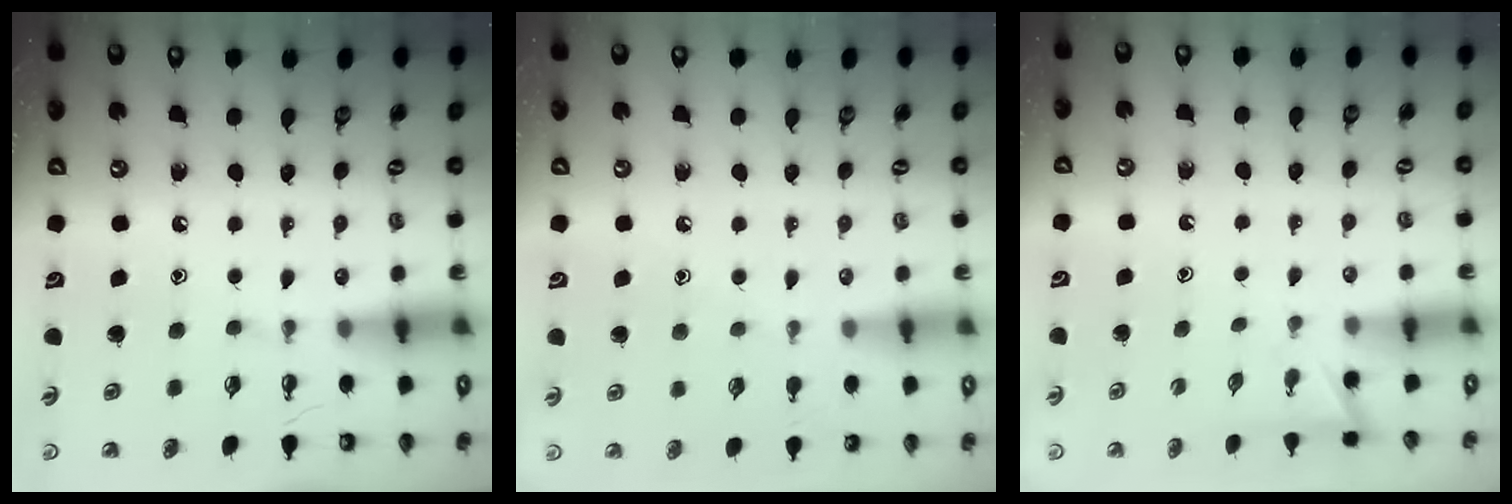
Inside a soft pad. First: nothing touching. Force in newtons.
{"total": 4.5, "press": 4.5, "slide": 0.4}
{"total": 2.3, "press": 2.3, "slide": 0.2}